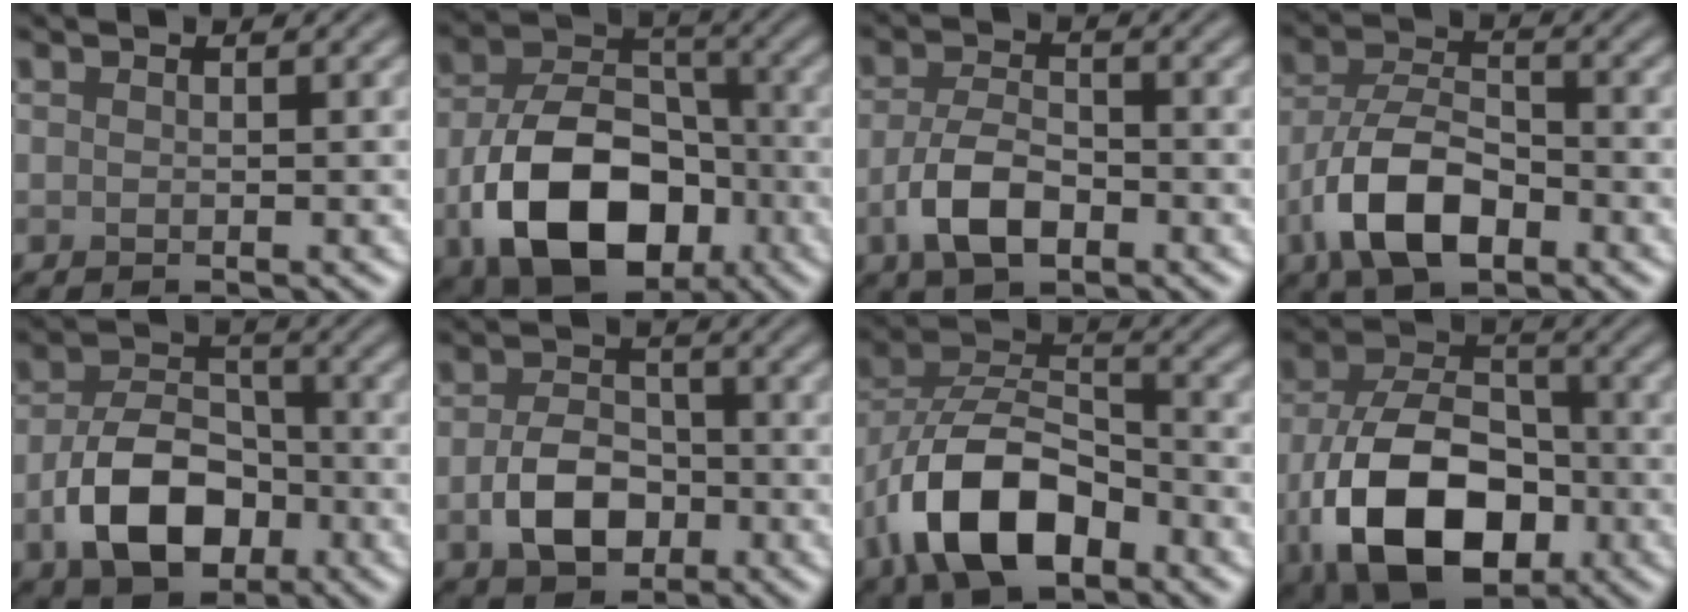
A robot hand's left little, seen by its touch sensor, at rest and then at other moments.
{"total": 12.0, "force": [-4.3, 7.8, 7.9], "torque": [-0.155, -0.016, -0.073]}
{"total": 4.7, "force": [-2.1, 2.4, 3.4], "torque": [-0.072, -0.002, -0.045]}
{"total": 7.6, "force": [-3.7, 3.9, 5.4], "torque": [-0.108, 0.000, -0.079]}
{"total": 7.8, "force": [-2.9, 5.0, 5.3], "torque": [-0.099, -0.004, -0.052]}
{"total": 5.1, "force": [-1.7, 3.4, 3.3], "torque": [-0.064, -0.003, -0.034]}
{"total": 9.9, "force": [-5.0, 5.0, 6.9], "torque": [-0.135, 0.013, -0.101]}
{"total": 12.9, "force": [-4.7, 7.8, 9.1], "torque": [-0.182, -0.022, -0.087]}